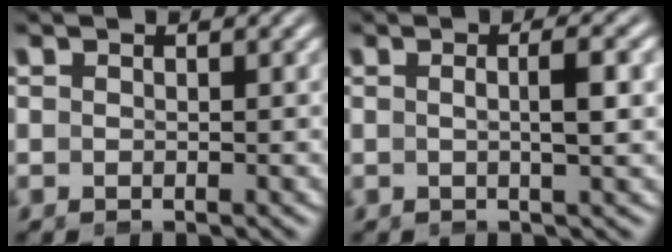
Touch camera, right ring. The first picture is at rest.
{"total": 2.3, "force": [0.3, -0.6, 2.2], "torque": [-0.039, -0.003, 0.006]}